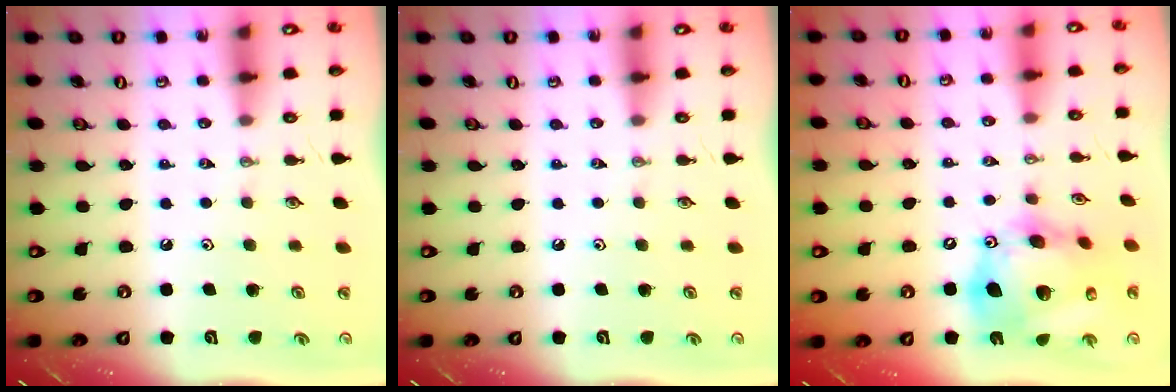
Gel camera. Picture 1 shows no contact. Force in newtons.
{"total": 0.0}
{"total": 22.1, "press": 21.8, "slide": 3.5}